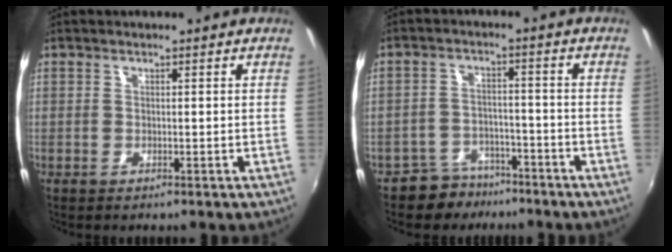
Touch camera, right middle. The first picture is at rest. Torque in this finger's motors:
{"motor_torque": [0.35, -0.45, -0.05, -0.01]}